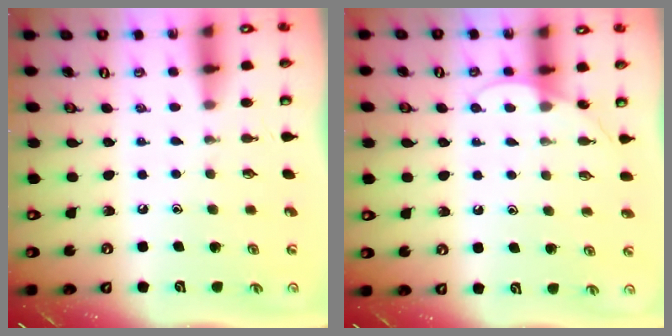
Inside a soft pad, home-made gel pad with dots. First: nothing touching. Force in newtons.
{"total": 4.0, "press": 4.0, "slide": 0.4}